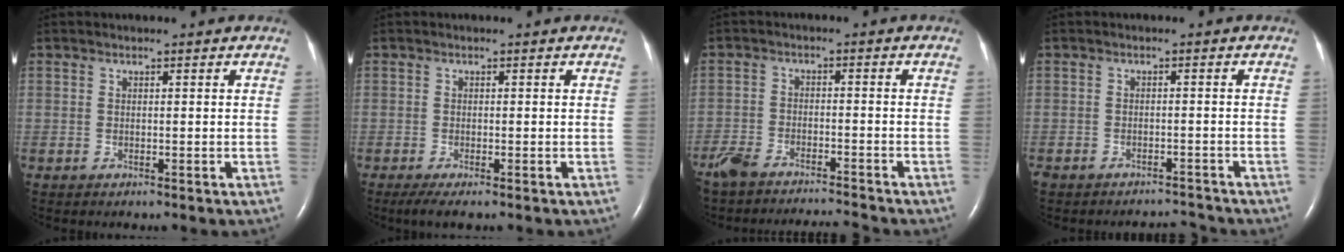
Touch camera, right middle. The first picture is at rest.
{"total": 2.5, "force": [-1.6, 0.4, 1.9], "torque": [-0.039, -0.009, -0.031]}
{"total": 9.1, "force": [-8.7, 0.6, 2.6], "torque": [-0.047, 0.001, -0.144]}
{"total": 4.4, "force": [-4.3, 0.9, 0.0], "torque": [0.000, 0.001, -0.067]}